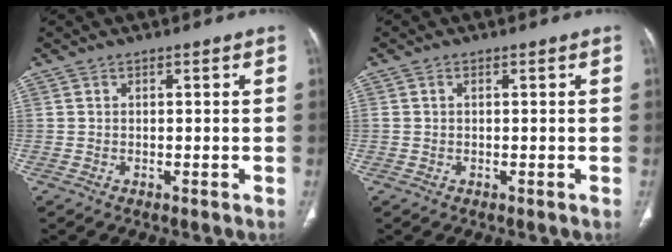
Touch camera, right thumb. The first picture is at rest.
{"total": 0.6, "force": [0.2, 0.4, 0.4], "torque": [-0.011, 0.005, 0.004]}